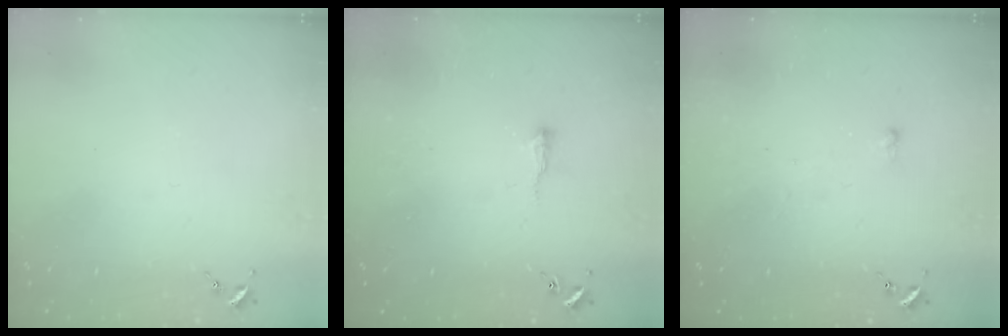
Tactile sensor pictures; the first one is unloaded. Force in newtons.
{"total": 4.0, "press": 3.9, "slide": 0.8}
{"total": 3.1, "press": 3.1, "slide": 0.3}